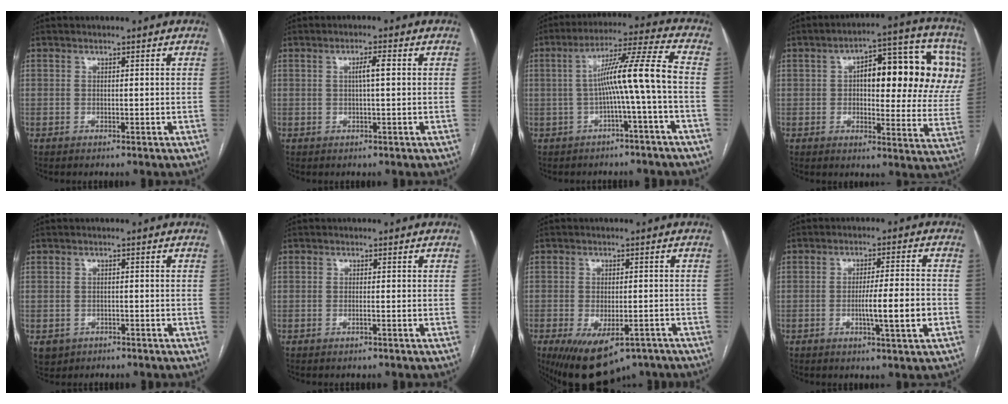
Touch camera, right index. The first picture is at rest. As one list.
[{"total": 2.5, "force": [0.4, 0.1, 2.5], "torque": [-0.044, 0.004, 0.007]}, {"total": 9.9, "force": [-1.4, -1.6, 9.7], "torque": [-0.162, 0.028, -0.018]}, {"total": 21.1, "force": [5.0, 7.4, 19.1], "torque": [-0.222, 0.048, 0.067]}, {"total": 3.7, "force": [-2.0, 3.0, 0.9], "torque": [-0.016, 0.001, -0.024]}, {"total": 0.7, "force": [-0.4, -0.1, 0.6], "torque": [-0.013, 0.000, -0.006]}, {"total": 13.3, "force": [-8.6, 6.0, 8.1], "torque": [-0.148, -0.013, -0.118]}, {"total": 7.4, "force": [-2.1, -0.2, 7.1], "torque": [-0.113, -0.004, -0.033]}]